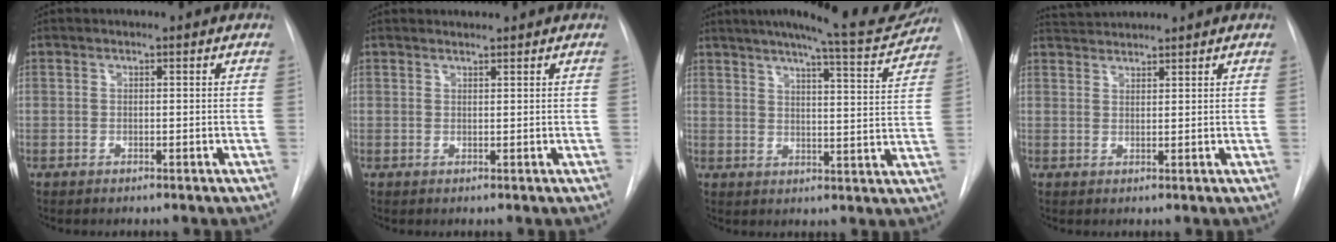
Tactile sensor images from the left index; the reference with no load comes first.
{"total": 1.0, "force": [1.0, -0.1, -0.2], "torque": [-0.005, 0.005, 0.021]}
{"total": 15.2, "force": [13.9, 0.7, 6.3], "torque": [-0.091, -0.032, 0.173]}
{"total": 3.0, "force": [3.0, -0.5, -0.1], "torque": [-0.006, 0.016, 0.061]}